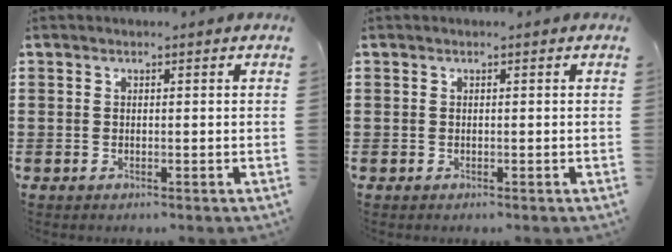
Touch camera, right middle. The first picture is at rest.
{"total": 0.0}